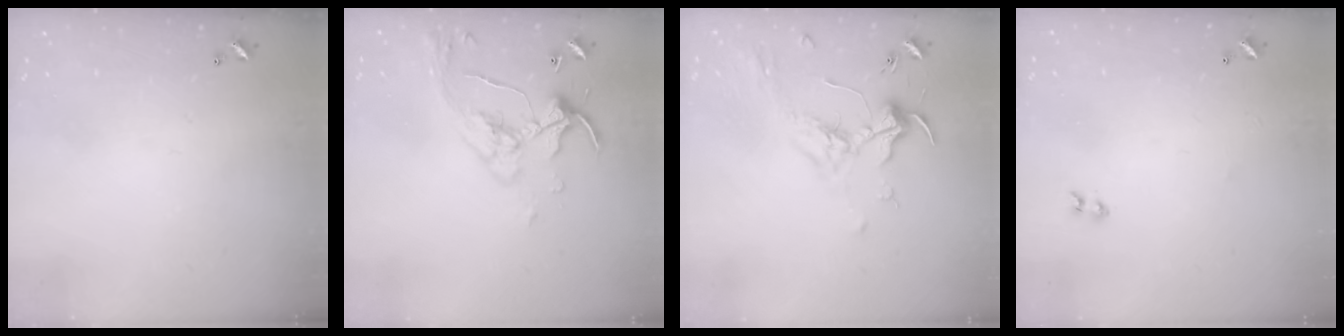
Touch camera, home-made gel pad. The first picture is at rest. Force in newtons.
{"total": 6.2, "press": 6.2, "slide": 0.7}
{"total": 1.8, "press": 1.6, "slide": 0.9}
{"total": 1.9, "press": 1.7, "slide": 0.9}